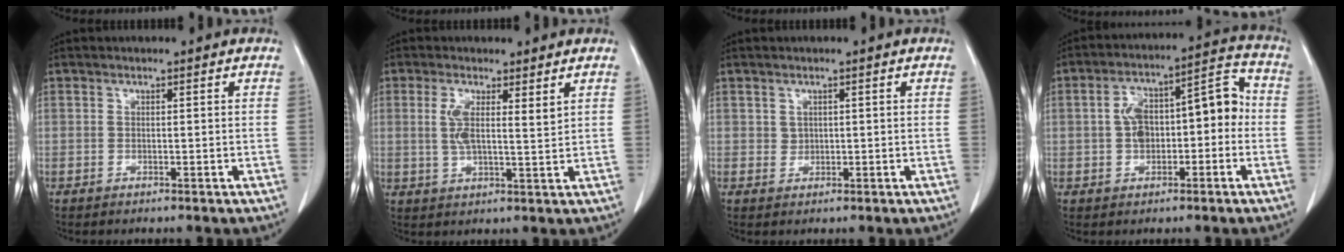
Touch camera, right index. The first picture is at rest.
{"total": 5.8, "force": [2.1, 1.5, 5.2], "torque": [-0.100, 0.003, 0.040]}
{"total": 1.6, "force": [0.4, 1.5, 0.7], "torque": [-0.012, 0.004, 0.013]}
{"total": 12.4, "force": [-0.6, 5.9, 10.9], "torque": [-0.175, 0.054, -0.007]}